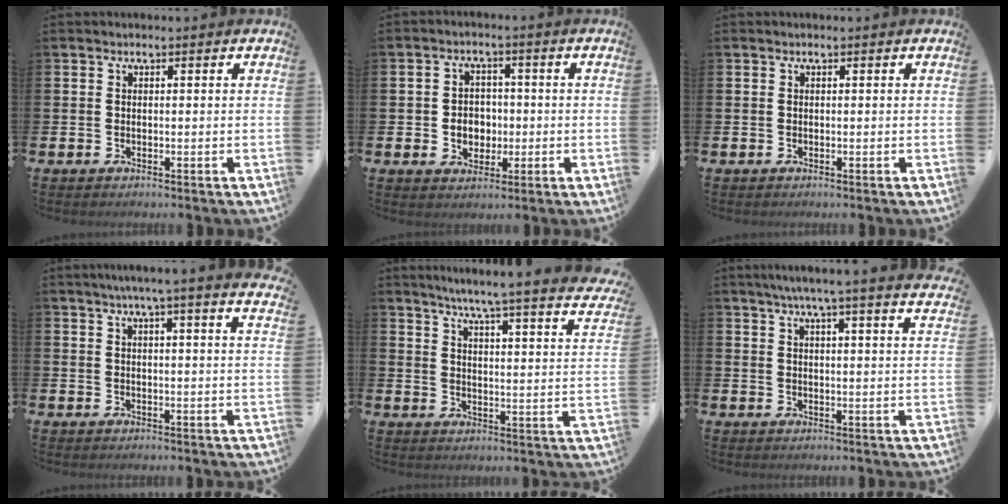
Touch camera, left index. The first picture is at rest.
{"total": 3.7, "force": [-0.3, 3.4, 1.6], "torque": [-0.025, 0.005, -0.015]}
{"total": 0.0}
{"total": 4.1, "force": [3.6, -0.9, 1.8], "torque": [-0.039, -0.013, 0.062]}
{"total": 5.5, "force": [4.8, -0.5, 2.6], "torque": [-0.067, -0.051, 0.072]}
{"total": 5.3, "force": [4.8, -0.9, 2.1], "torque": [-0.053, -0.022, 0.081]}